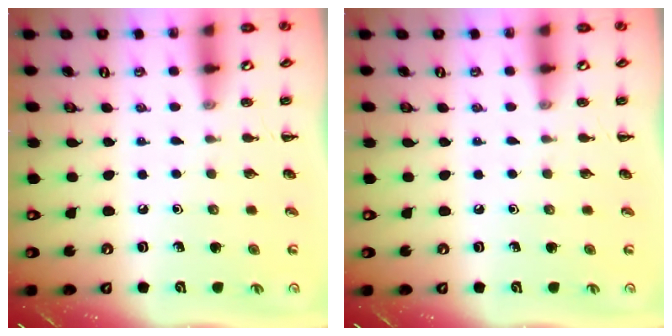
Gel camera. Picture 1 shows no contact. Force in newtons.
{"total": 0.0}